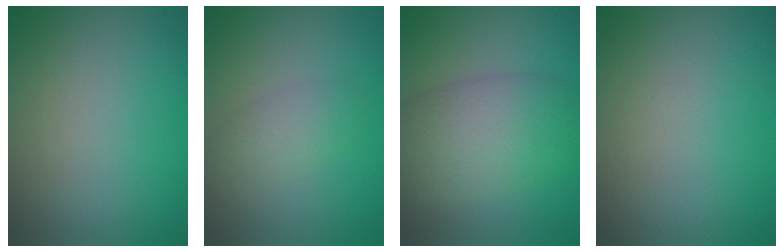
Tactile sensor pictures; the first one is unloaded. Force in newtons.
{"total": 2.1, "press": 2.1, "slide": 0.0}
{"total": 6.9, "press": 6.9, "slide": 0.5}
{"total": 0.0}